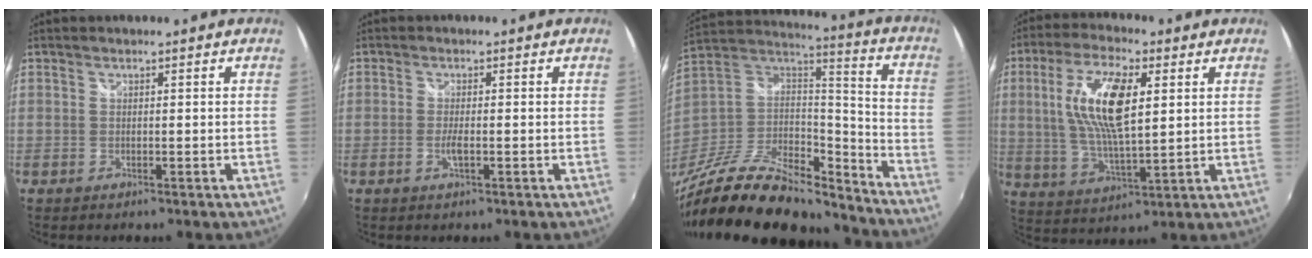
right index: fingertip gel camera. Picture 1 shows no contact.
{"total": 2.1, "force": [-0.6, 0.4, 1.9], "torque": [-0.039, -0.004, -0.011]}
{"total": 30.5, "force": [-23.2, 12.1, 15.6], "torque": [-0.305, -0.001, -0.367]}
{"total": 13.8, "force": [3.3, 4.7, 12.5], "torque": [-0.245, 0.006, 0.065]}